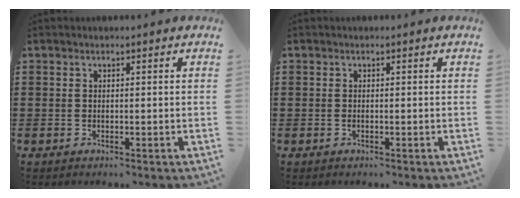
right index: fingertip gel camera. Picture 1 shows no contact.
{"total": 0.0}